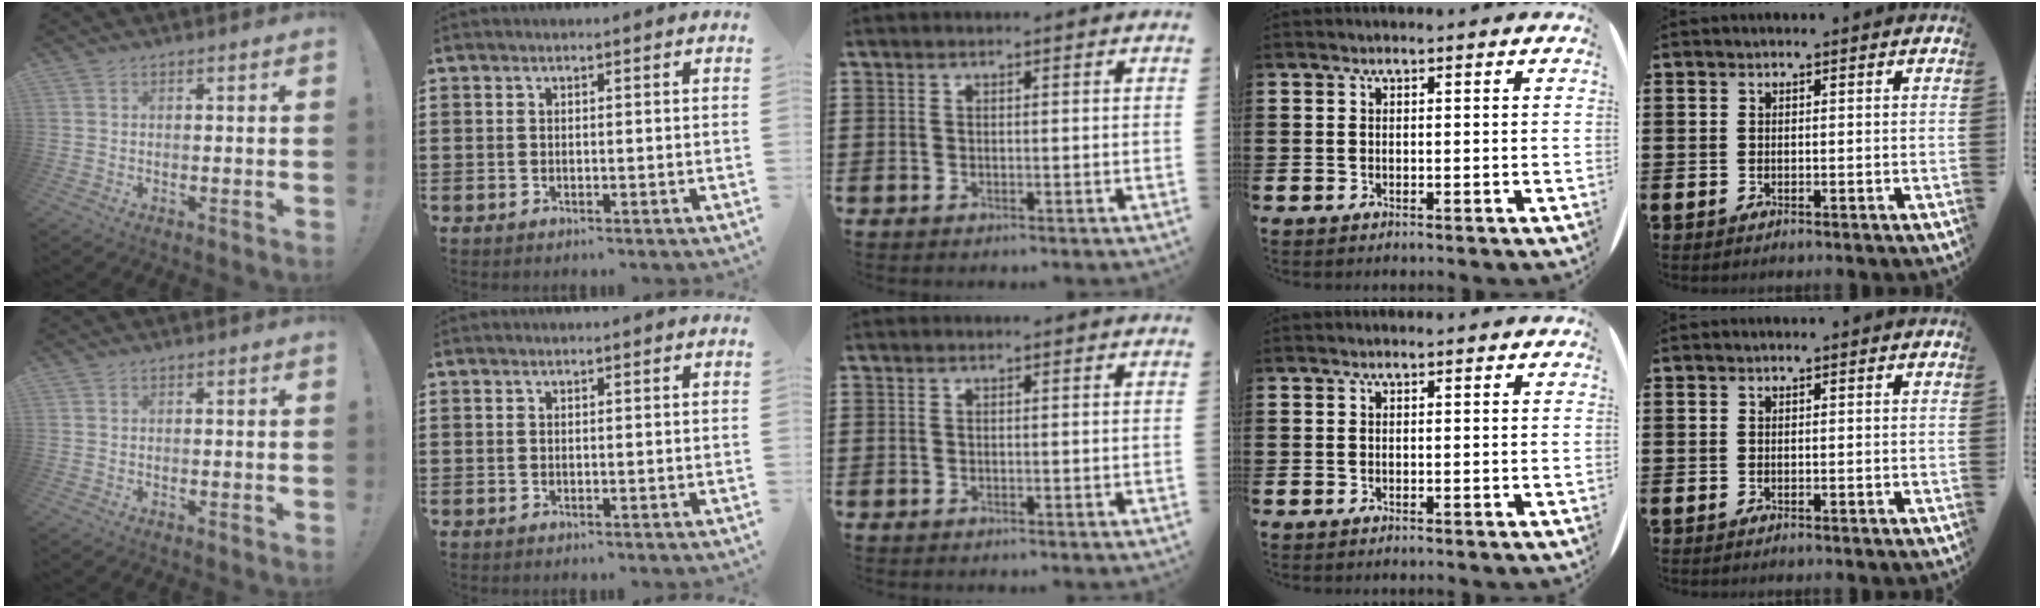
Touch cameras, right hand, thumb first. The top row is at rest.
{}